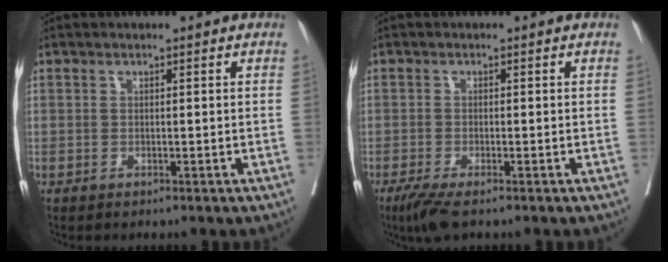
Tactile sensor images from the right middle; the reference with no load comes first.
{"total": 3.5, "force": [-2.4, 0.5, 2.5], "torque": [-0.049, -0.011, -0.046]}